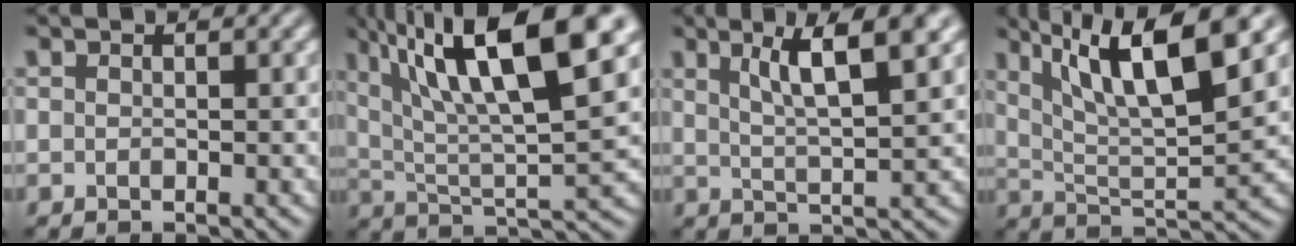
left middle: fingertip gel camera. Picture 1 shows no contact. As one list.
[{"total": 13.8, "force": [6.6, 3.4, 11.6], "torque": [-0.196, 0.015, 0.114]}, {"total": 6.4, "force": [2.8, 1.4, 5.6], "torque": [-0.090, 0.003, 0.050]}, {"total": 9.9, "force": [4.9, 2.4, 8.2], "torque": [-0.141, 0.004, 0.090]}]